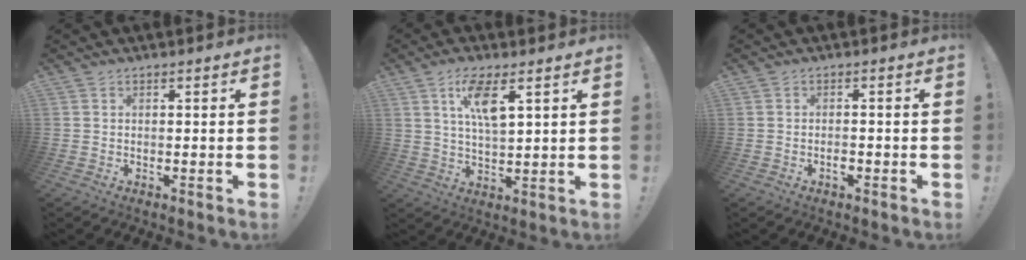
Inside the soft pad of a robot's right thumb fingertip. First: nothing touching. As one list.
[{"total": 9.5, "force": [4.4, 3.2, 7.9], "torque": [-0.142, -0.009, 0.074]}, {"total": 1.5, "force": [-0.8, 0.7, 1.1], "torque": [-0.016, 0.003, -0.015]}]